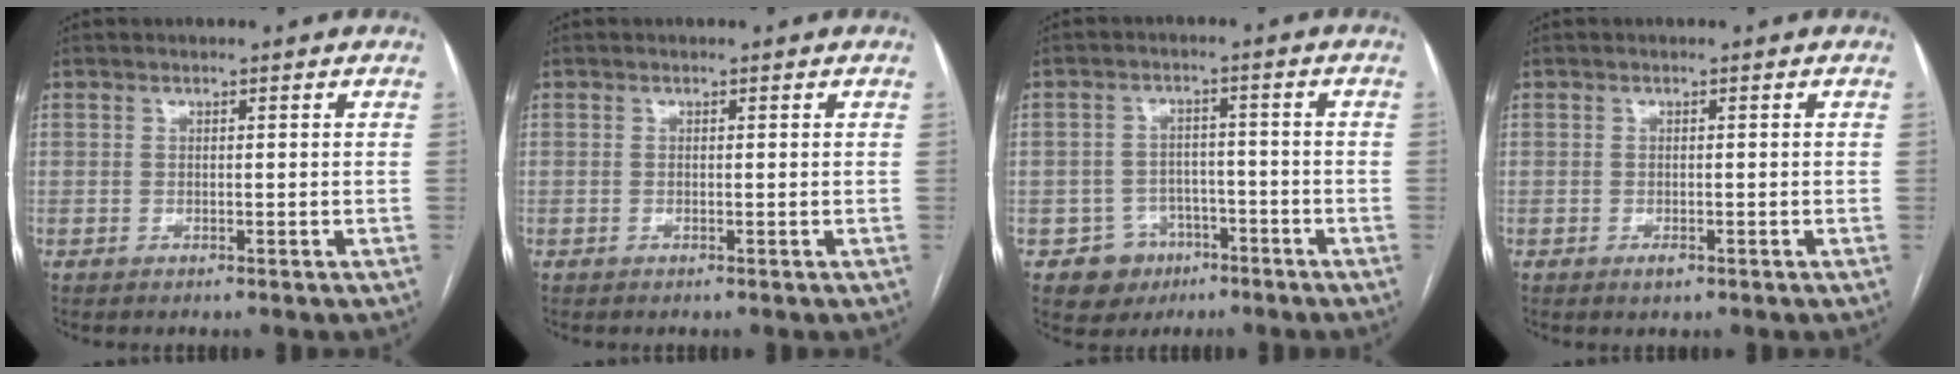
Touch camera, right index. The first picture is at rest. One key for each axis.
{"total": 0.0}
{"total": 5.9, "fx": -3.1, "fy": 5.0, "fz": 0.6, "tx": -0.002, "ty": 0.013, "tz": -0.042}
{"total": 1.1, "fx": -0.7, "fy": 0.6, "fz": 0.7, "tx": -0.008, "ty": 0.000, "tz": -0.007}